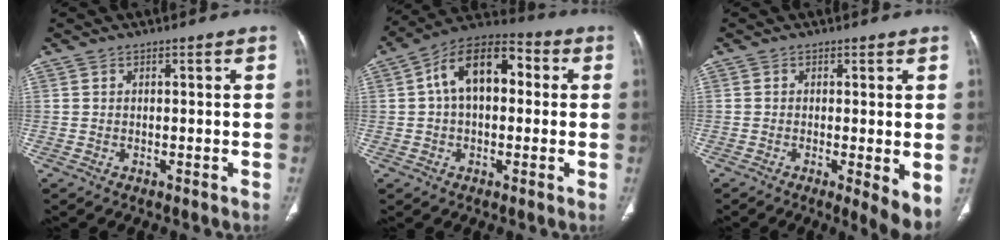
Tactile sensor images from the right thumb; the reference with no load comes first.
{"total": 13.9, "force": [2.1, 8.4, 10.8], "torque": [-0.156, 0.038, 0.021]}
{"total": 5.5, "force": [-0.9, 1.0, 5.3], "torque": [-0.084, -0.019, -0.018]}